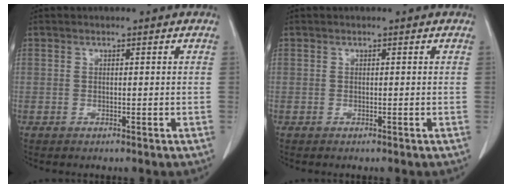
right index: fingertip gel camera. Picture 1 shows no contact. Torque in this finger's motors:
{"motor_torque": [0.11, -0.05, -0.02, 0.00]}